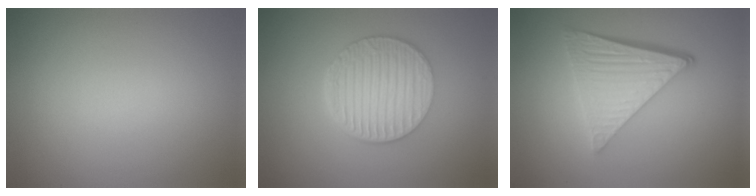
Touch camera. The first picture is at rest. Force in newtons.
{"total": 6.3, "press": 4.6, "slide": 4.3}
{"total": 6.2, "press": 4.2, "slide": 4.5}